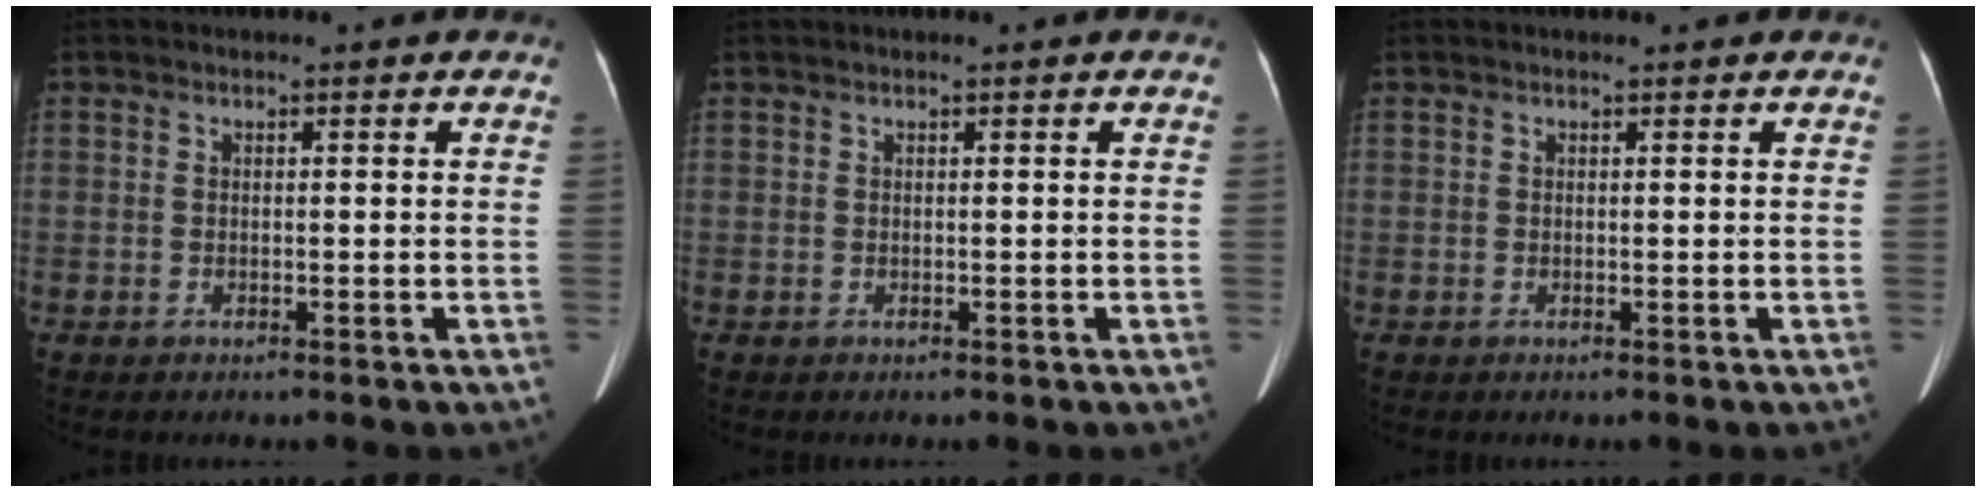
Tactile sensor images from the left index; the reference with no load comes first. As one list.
[{"total": 0.0}, {"total": 0.0}]